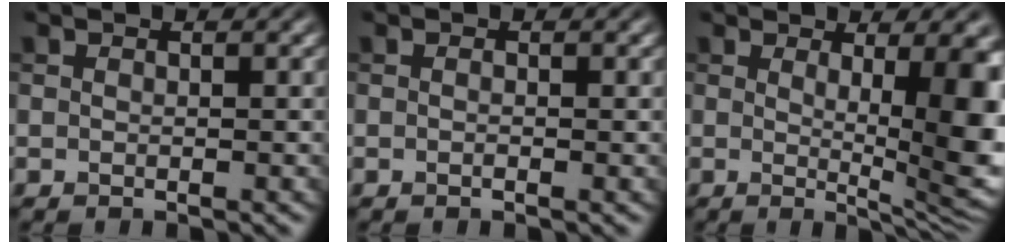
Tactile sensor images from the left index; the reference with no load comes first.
{"total": 0.5, "force": [-0.2, 0.1, 0.5], "torque": [-0.009, -0.001, -0.003]}
{"total": 9.5, "force": [0.9, 2.6, 9.0], "torque": [-0.097, -0.009, 0.017]}